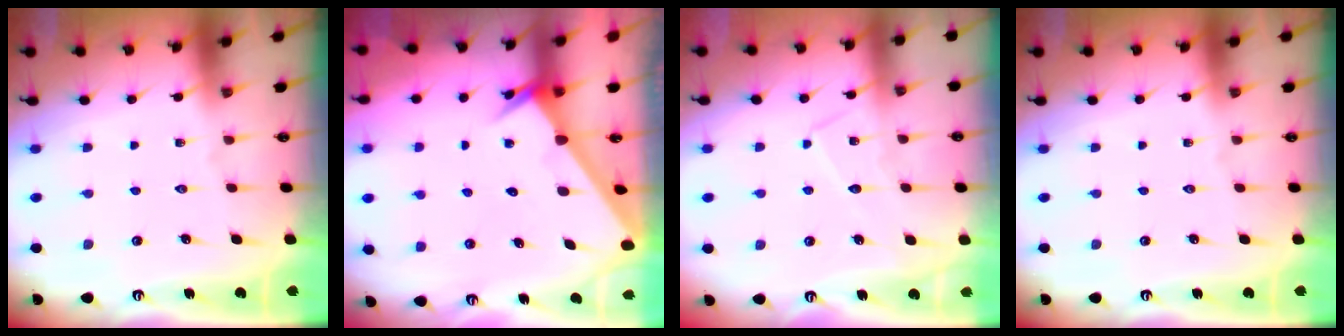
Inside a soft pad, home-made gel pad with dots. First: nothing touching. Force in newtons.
{"total": 2.4, "press": 2.4, "slide": 0.1}
{"total": 7.0, "press": 7.0, "slide": 0.5}
{"total": 0.0}